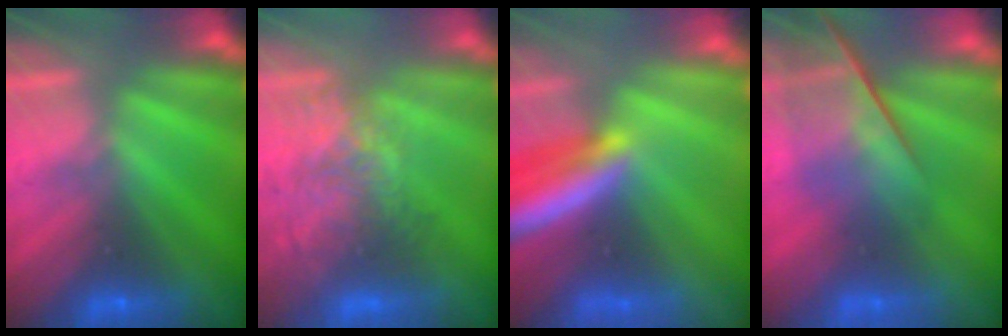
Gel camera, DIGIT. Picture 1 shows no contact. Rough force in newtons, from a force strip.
{"total": 3.6}
{"total": 7.1}
{"total": 4.8}